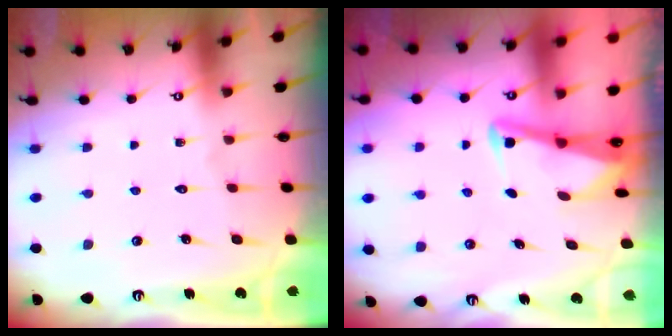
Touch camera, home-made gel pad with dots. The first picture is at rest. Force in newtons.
{"total": 2.9, "press": 2.8, "slide": 0.4}